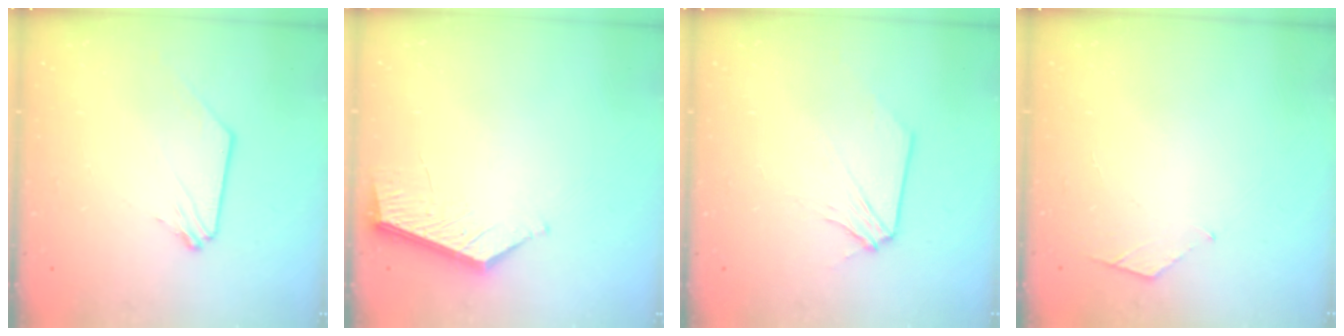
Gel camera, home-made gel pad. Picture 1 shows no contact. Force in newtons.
{"total": 4.9, "press": 4.9, "slide": 0.4}
{"total": 3.1, "press": 3.0, "slide": 0.6}
{"total": 3.6, "press": 3.6, "slide": 0.5}